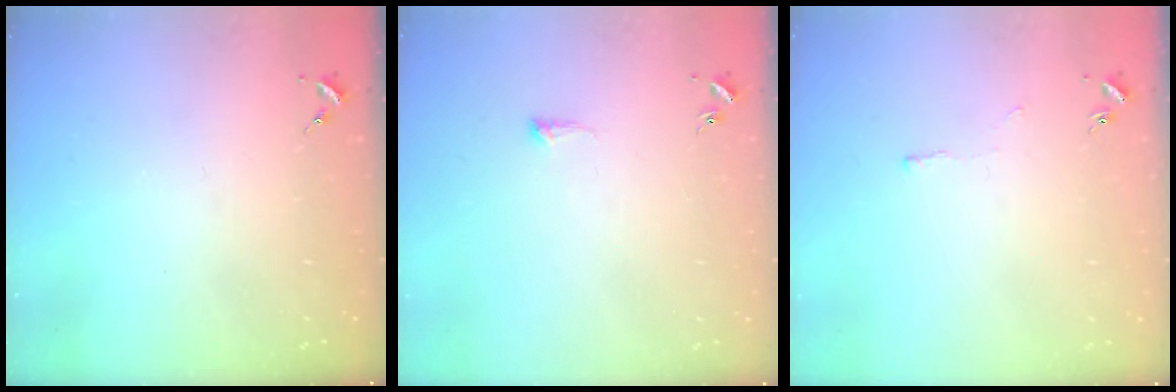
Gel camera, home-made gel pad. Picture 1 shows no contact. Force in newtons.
{"total": 3.5, "press": 3.4, "slide": 0.6}
{"total": 2.3, "press": 2.3, "slide": 0.4}